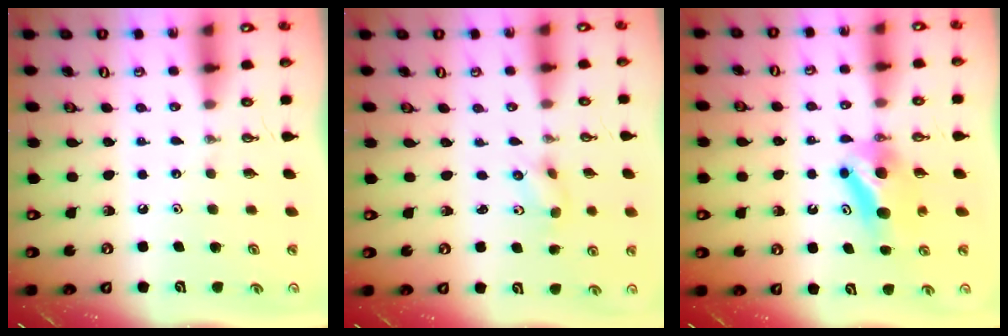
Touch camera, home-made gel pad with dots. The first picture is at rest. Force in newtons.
{"total": 2.5, "press": 2.2, "slide": 1.2}
{"total": 7.4, "press": 7.0, "slide": 2.3}